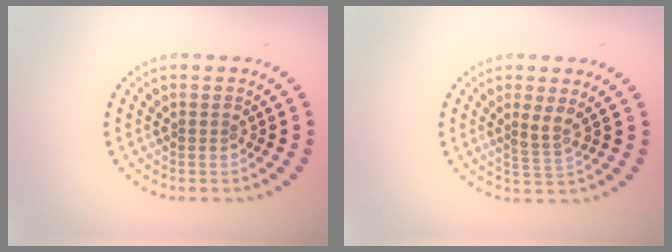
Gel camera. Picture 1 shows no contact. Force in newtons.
{"total": 1.9, "press": 1.3, "slide": 1.4}